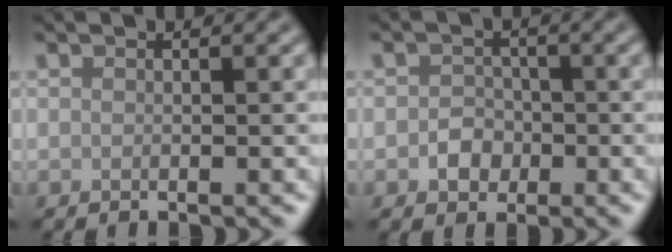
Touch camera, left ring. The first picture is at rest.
{"total": 2.0, "force": [-0.6, 1.8, 0.8], "torque": [-0.006, 0.000, -0.014]}